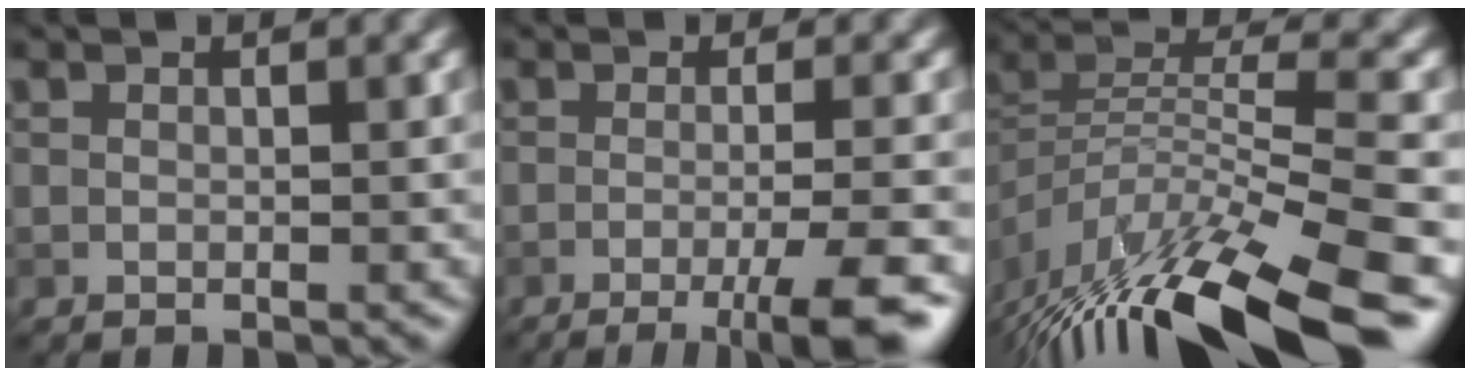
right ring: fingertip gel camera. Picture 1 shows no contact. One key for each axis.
{"total": 6.0, "fx": -2.8, "fy": 1.2, "fz": 5.2, "tx": -0.066, "ty": -0.005, "tz": -0.044}
{"total": 11.8, "fx": -7.7, "fy": 3.4, "fz": 8.3, "tx": -0.151, "ty": 0.018, "tz": -0.133}